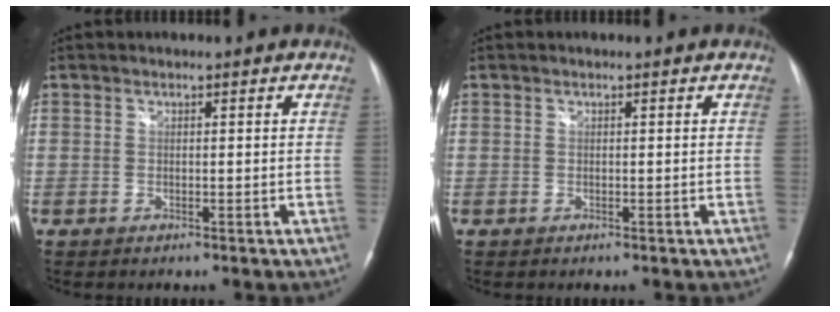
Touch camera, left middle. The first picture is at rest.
{"total": 0.0}